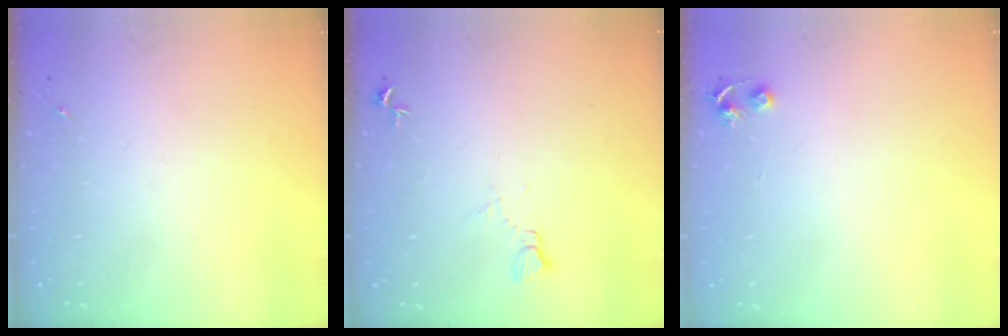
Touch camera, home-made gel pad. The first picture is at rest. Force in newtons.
{"total": 5.6, "press": 5.5, "slide": 0.6}
{"total": 4.8, "press": 4.8, "slide": 0.6}